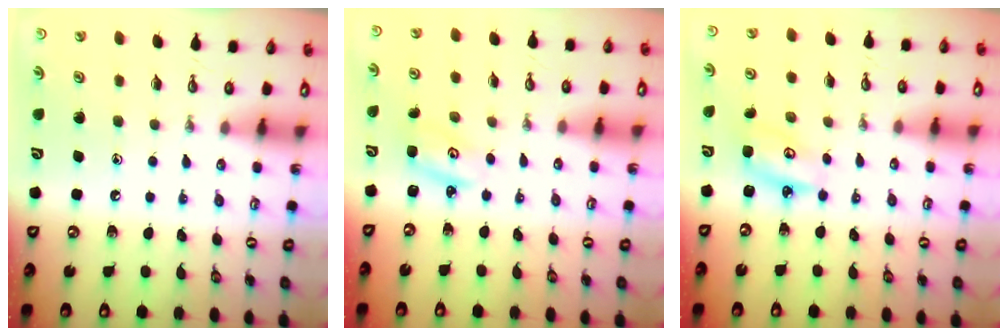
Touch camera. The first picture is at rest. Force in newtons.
{"total": 2.6, "press": 2.6, "slide": 0.2}
{"total": 3.9, "press": 3.9, "slide": 0.2}